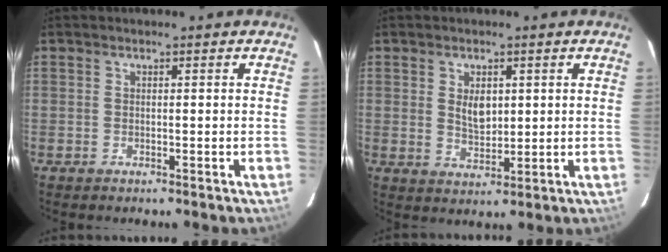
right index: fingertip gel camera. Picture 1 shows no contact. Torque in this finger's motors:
{"motor_torque": [0.58, 0.30, 0.26, 0.07]}